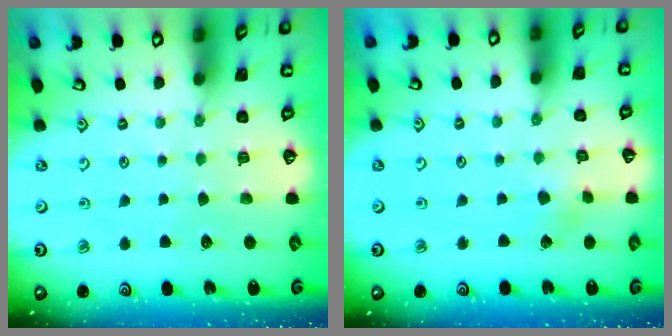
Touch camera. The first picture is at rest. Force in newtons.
{"total": 2.4, "press": 2.4, "slide": 0.3}